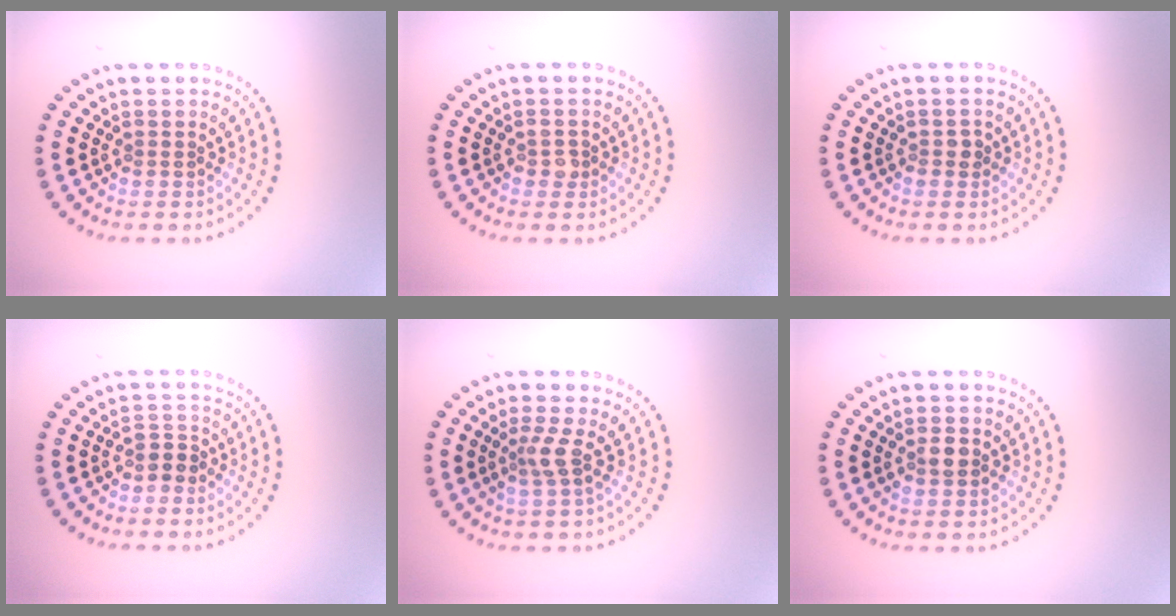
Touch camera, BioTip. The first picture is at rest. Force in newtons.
{"total": 1.1, "press": 1.1, "slide": 0.1}
{"total": 0.8, "press": 0.8, "slide": 0.2}
{"total": 1.9, "press": 1.6, "slide": 1.1}
{"total": 1.9, "press": 1.3, "slide": 1.4}
{"total": 2.2, "press": 2.2, "slide": 0.2}